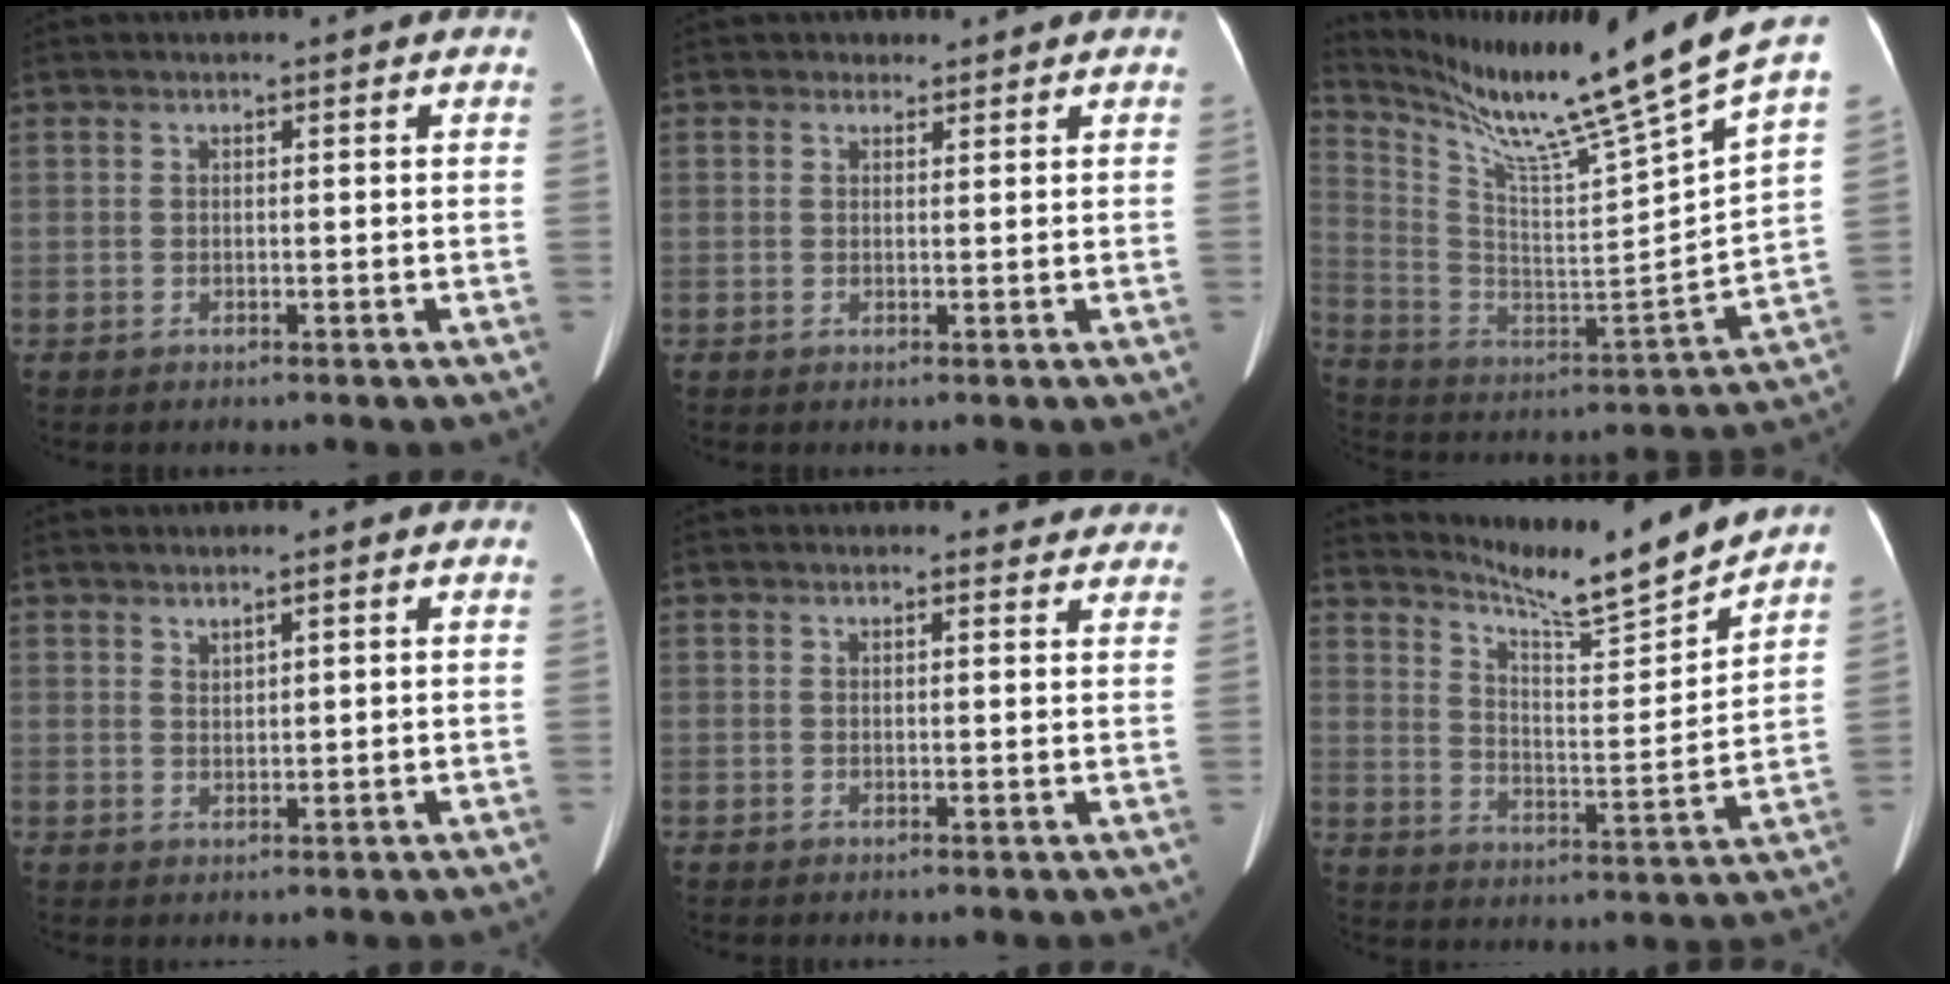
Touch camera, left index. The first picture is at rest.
{"total": 1.0, "force": [0.7, 0.7, -0.1], "torque": [0.002, -0.004, 0.006]}
{"total": 26.3, "force": [20.9, -2.0, 15.8], "torque": [-0.276, -0.063, 0.328]}
{"total": 1.3, "force": [1.0, 0.3, 0.8], "torque": [-0.017, 0.003, 0.020]}
{"total": 4.2, "force": [4.0, 1.3, 0.3], "torque": [0.008, -0.003, 0.029]}
{"total": 11.8, "force": [11.4, -1.7, 2.6], "torque": [-0.056, -0.036, 0.182]}